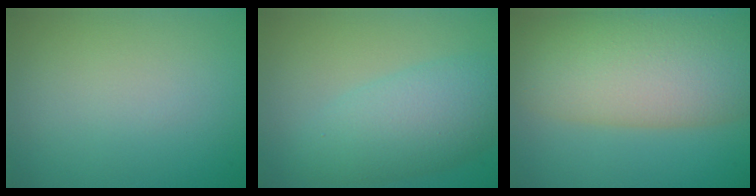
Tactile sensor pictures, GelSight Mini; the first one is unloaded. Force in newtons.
{"total": 5.9, "press": 5.9, "slide": 0.1}
{"total": 12.3, "press": 12.2, "slide": 0.8}